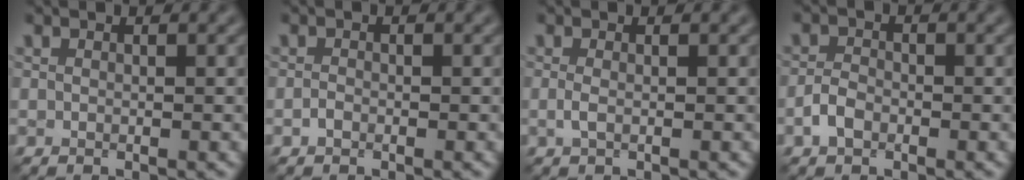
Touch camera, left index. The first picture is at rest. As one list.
[{"total": 0.7, "force": [-0.4, 0.4, 0.4], "torque": [-0.008, -0.001, -0.009]}, {"total": 0.9, "force": [-0.1, 0.3, 0.9], "torque": [-0.021, -0.003, -0.004]}, {"total": 2.0, "force": [-1.1, 1.2, 1.1], "torque": [-0.021, 0.004, -0.025]}]